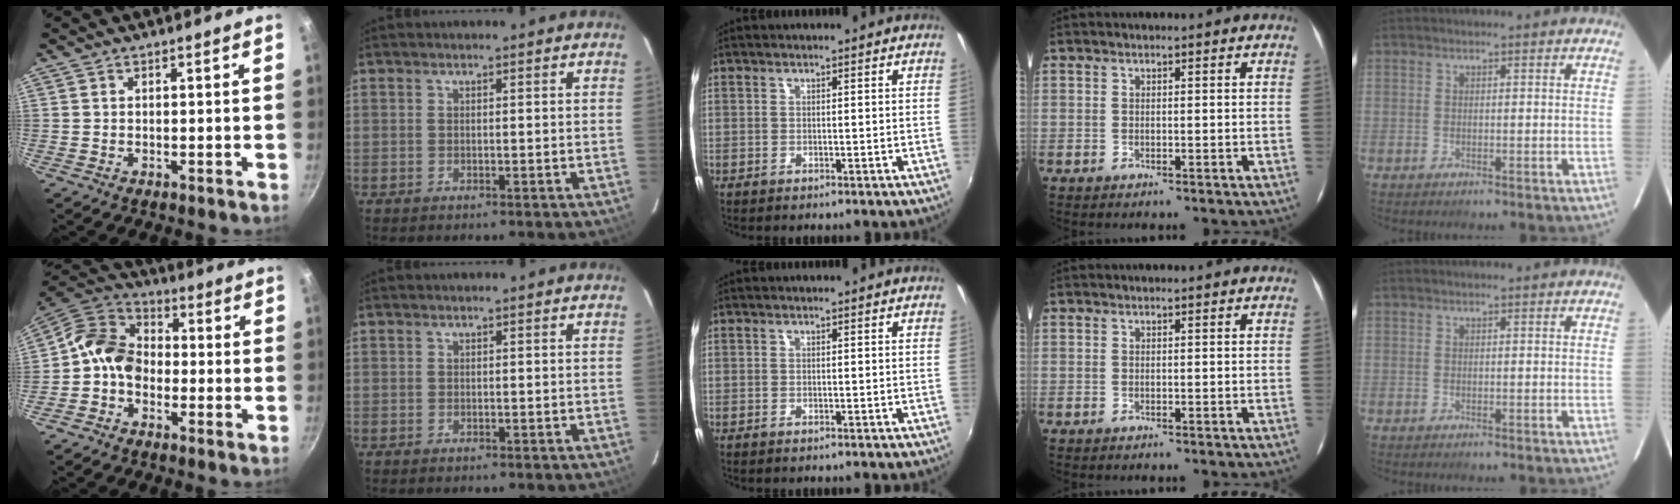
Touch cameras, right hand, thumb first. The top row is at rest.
{"thumb": {"total": 9.5, "force": [-2.0, 7.4, 5.7], "torque": [-0.076, 0.039, -0.064]}}